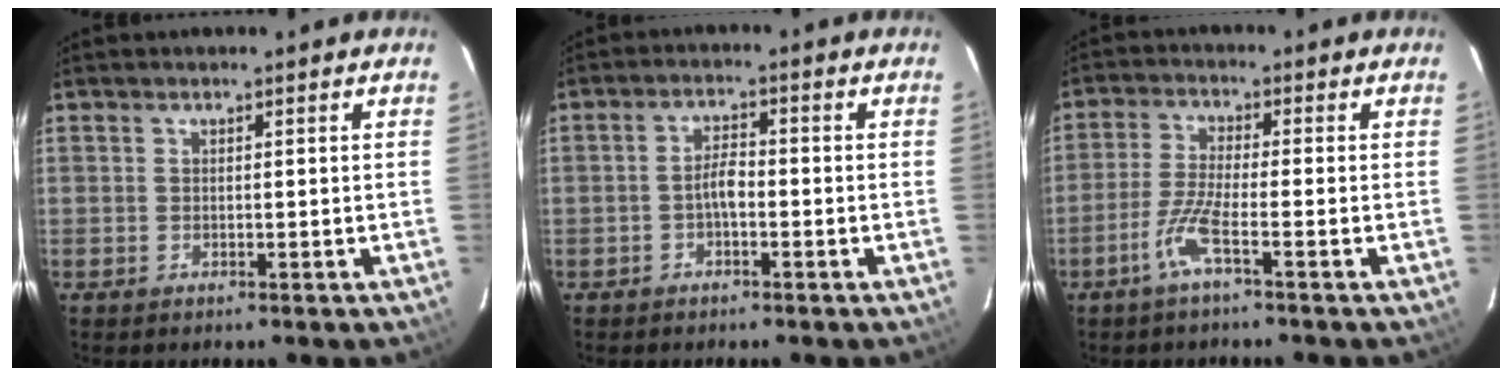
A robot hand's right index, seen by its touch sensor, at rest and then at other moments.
{"total": 3.0, "force": [-1.2, 1.0, 2.5], "torque": [-0.050, 0.009, -0.024]}
{"total": 5.4, "force": [-3.0, -0.3, 4.5], "torque": [-0.105, -0.002, -0.063]}